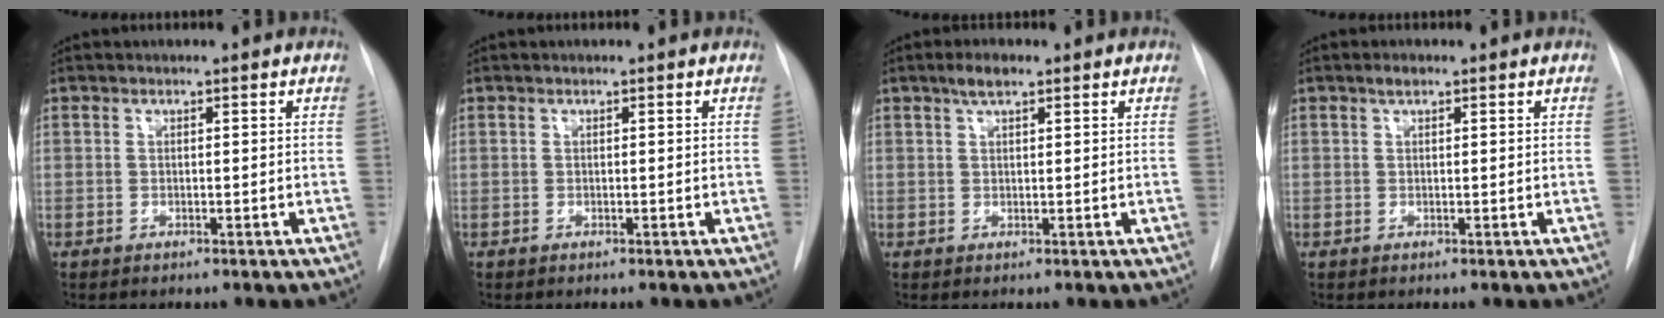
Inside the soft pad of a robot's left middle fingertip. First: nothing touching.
{"total": 0.0}
{"total": 2.5, "force": [1.6, 0.7, 1.7], "torque": [-0.036, 0.007, 0.029]}
{"total": 0.9, "force": [0.6, 0.4, 0.6], "torque": [-0.012, 0.005, 0.011]}